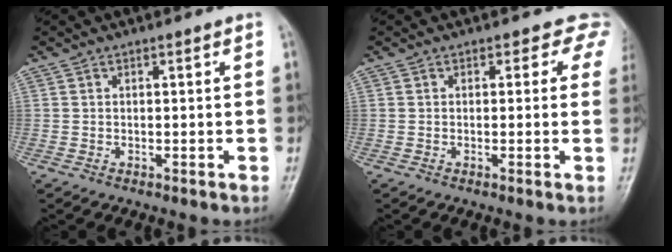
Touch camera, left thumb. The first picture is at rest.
{"total": 3.5, "force": [2.2, 2.6, 0.8], "torque": [0.026, -0.007, -0.002]}